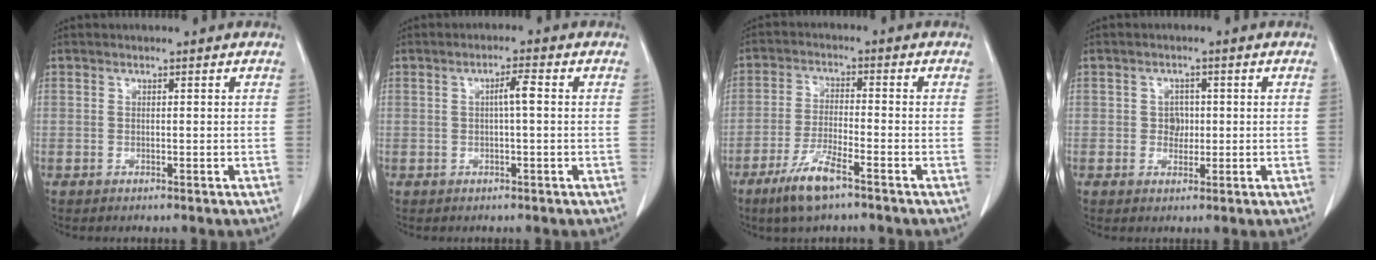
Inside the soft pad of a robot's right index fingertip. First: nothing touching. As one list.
[{"total": 2.5, "force": [0.2, 0.1, 2.5], "torque": [-0.043, 0.004, 0.003]}, {"total": 7.3, "force": [-4.8, 0.9, 5.4], "torque": [-0.114, -0.013, -0.089]}, {"total": 2.3, "force": [0.1, 1.9, 1.2], "torque": [-0.014, 0.004, 0.002]}]